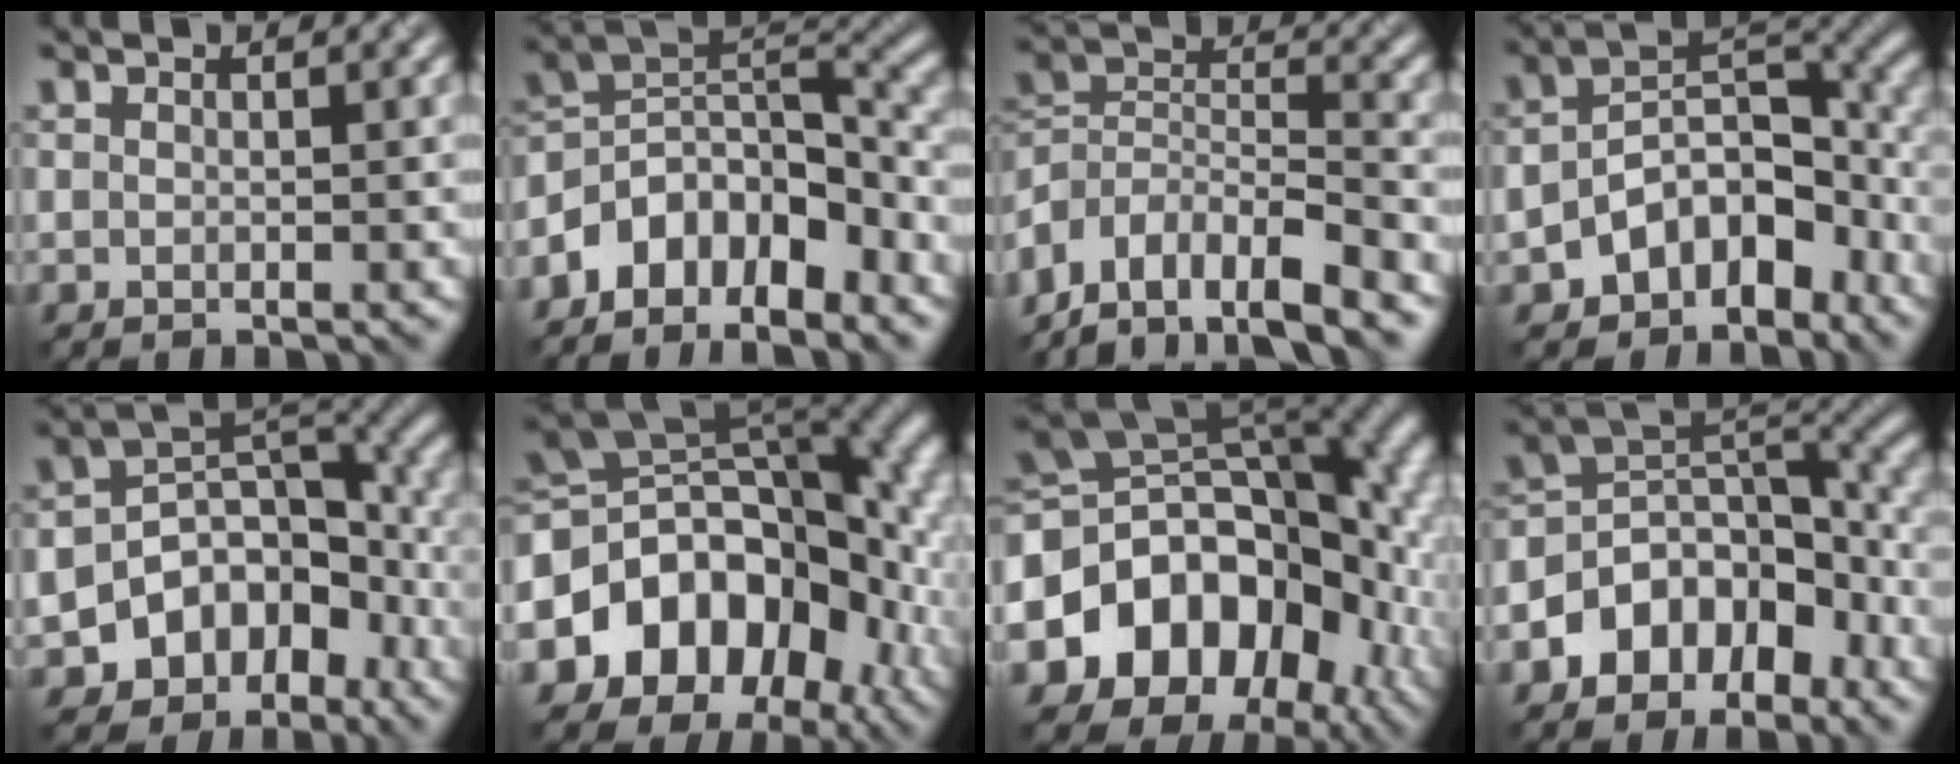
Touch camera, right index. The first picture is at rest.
{"total": 8.1, "force": [-5.1, 4.1, 4.9], "torque": [-0.070, 0.013, -0.107]}
{"total": 9.3, "force": [-6.9, 4.0, 4.8], "torque": [-0.085, 0.018, -0.121]}
{"total": 7.6, "force": [-3.8, 4.9, 4.4], "torque": [-0.047, 0.008, -0.071]}
{"total": 9.2, "force": [-4.1, 6.6, 5.0], "torque": [-0.065, -0.005, -0.068]}
{"total": 14.7, "force": [-3.3, 11.0, 9.2], "torque": [-0.145, 0.011, -0.064]}
{"total": 16.5, "force": [-3.6, 12.5, 10.3], "torque": [-0.168, 0.000, -0.062]}
{"total": 8.4, "force": [-4.0, 5.6, 4.9], "torque": [-0.062, 0.017, -0.082]}